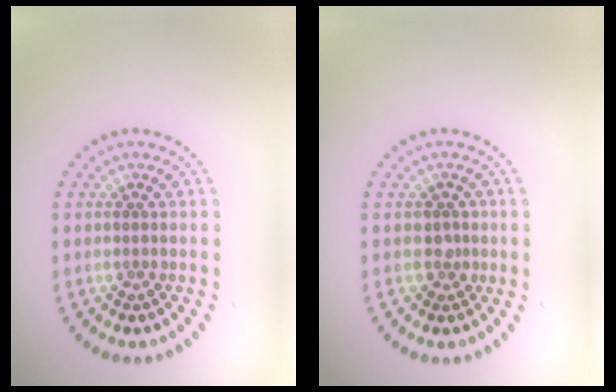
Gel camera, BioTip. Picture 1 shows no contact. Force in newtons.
{"total": 1.3, "press": 1.2, "slide": 0.6}